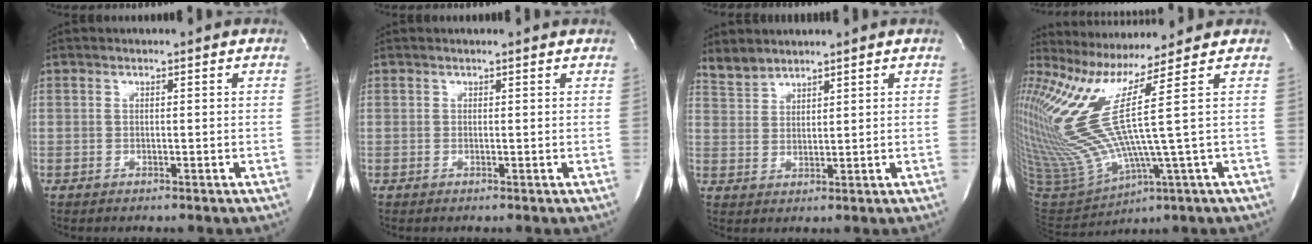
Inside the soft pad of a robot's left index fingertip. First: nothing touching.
{"total": 1.2, "force": [1.1, 0.0, 0.4], "torque": [-0.012, 0.004, 0.008]}
{"total": 3.2, "force": [3.1, 0.8, -0.1], "torque": [-0.007, 0.008, 0.067]}
{"total": 13.6, "force": [6.7, -3.2, 11.4], "torque": [-0.241, -0.034, 0.140]}